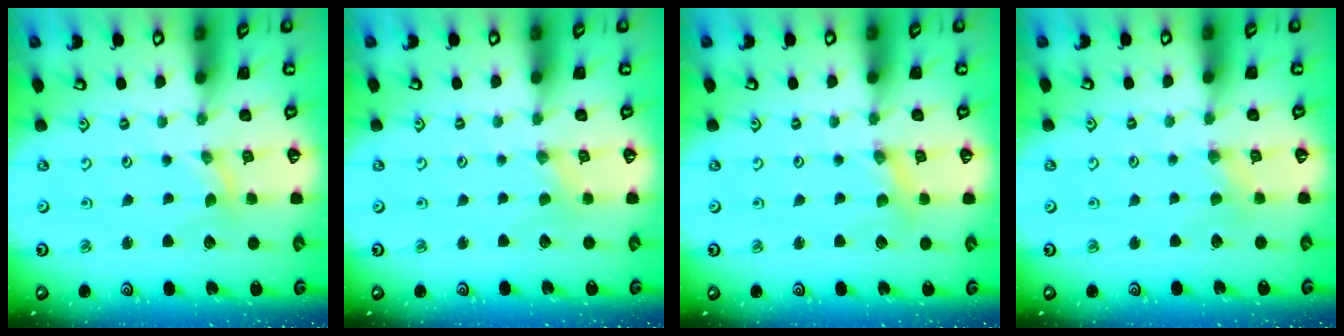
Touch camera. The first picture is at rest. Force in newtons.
{"total": 0.0}
{"total": 1.5, "press": 1.5, "slide": 0.1}
{"total": 2.6, "press": 2.5, "slide": 0.5}